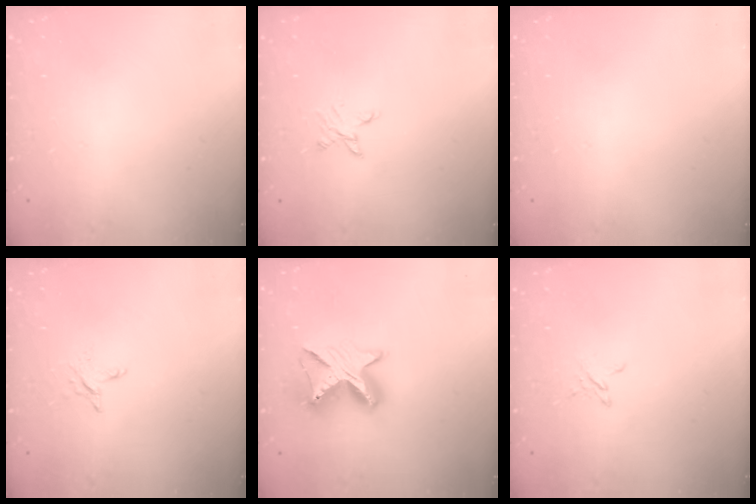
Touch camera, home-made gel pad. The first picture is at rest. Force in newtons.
{"total": 2.9, "press": 2.9, "slide": 0.2}
{"total": 0.0}
{"total": 2.9, "press": 2.9, "slide": 0.2}
{"total": 9.8, "press": 9.8, "slide": 0.6}
{"total": 2.7, "press": 2.7, "slide": 0.3}